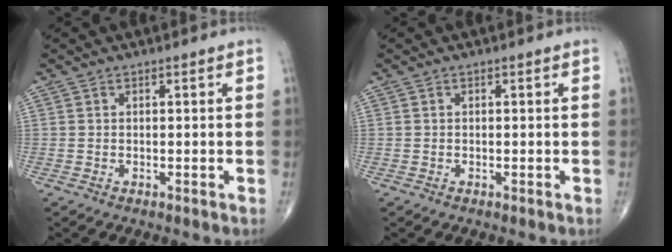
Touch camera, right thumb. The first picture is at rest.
{"total": 0.0}